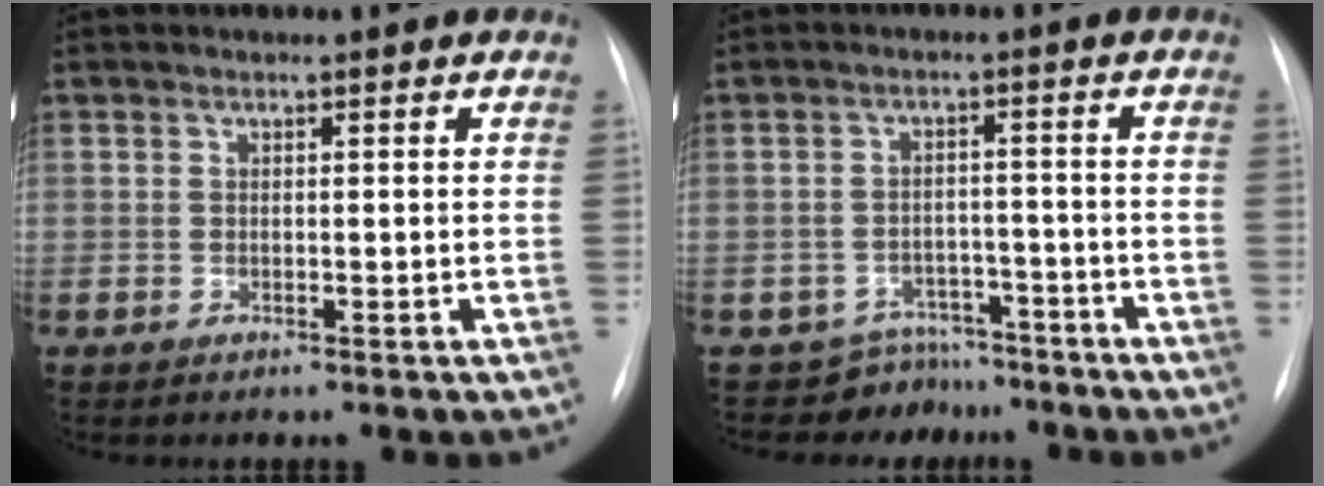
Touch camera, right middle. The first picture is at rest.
{"total": 6.0, "force": [-5.1, 2.9, -1.0], "torque": [0.022, 0.032, -0.077]}